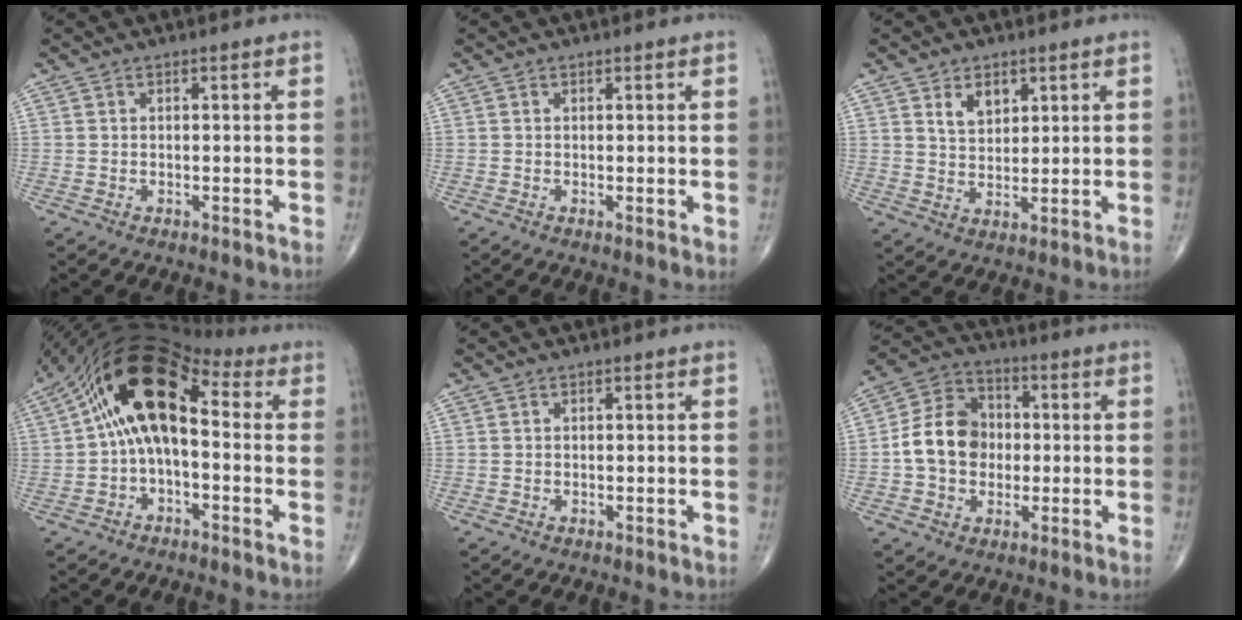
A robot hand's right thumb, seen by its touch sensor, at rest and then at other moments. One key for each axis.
{"total": 1.0, "fx": 0.2, "fy": 0.3, "fz": 1.0, "tx": -0.020, "ty": -0.006, "tz": 0.001}
{"total": 5.2, "fx": 2.6, "fy": 3.3, "fz": 3.0, "tx": -0.032, "ty": -0.020, "tz": 0.050}
{"total": 15.2, "fx": 1.4, "fy": 8.2, "fz": 12.7, "tx": -0.208, "ty": 0.051, "tz": 0.013}
{"total": 0.0}
{"total": 12.2, "fx": -0.6, "fy": 9.9, "fz": 7.0, "tx": -0.103, "ty": 0.030, "tz": -0.018}